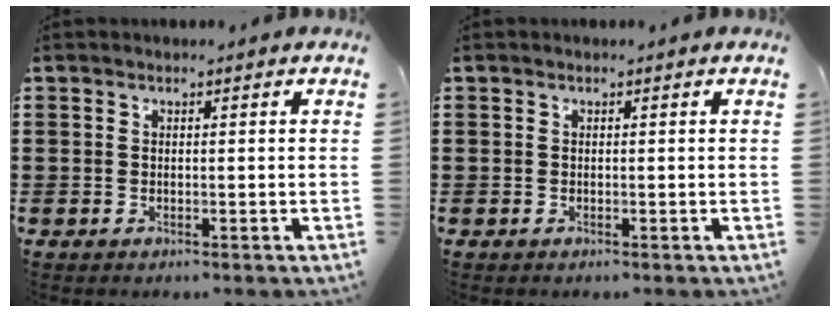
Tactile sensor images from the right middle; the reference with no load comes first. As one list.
[{"total": 0.0}]